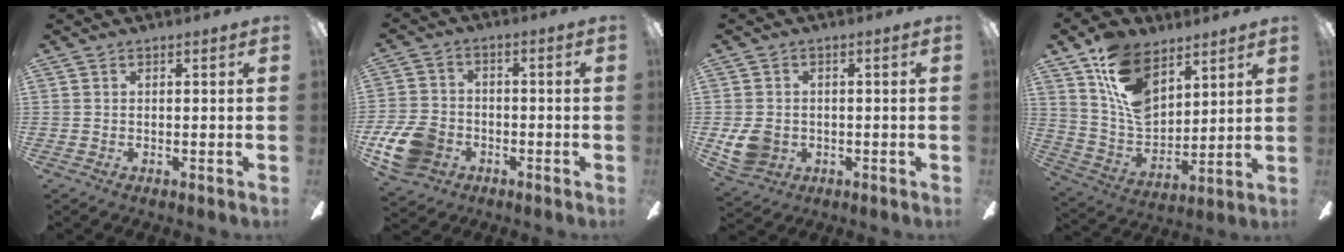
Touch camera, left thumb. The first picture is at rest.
{"total": 11.2, "force": [-4.7, 8.5, 5.7], "torque": [-0.128, 0.032, -0.086]}
{"total": 6.7, "force": [-0.8, 5.8, 3.3], "torque": [-0.072, 0.013, -0.010]}
{"total": 15.6, "force": [8.5, 9.7, 8.8], "torque": [-0.165, -0.035, 0.165]}